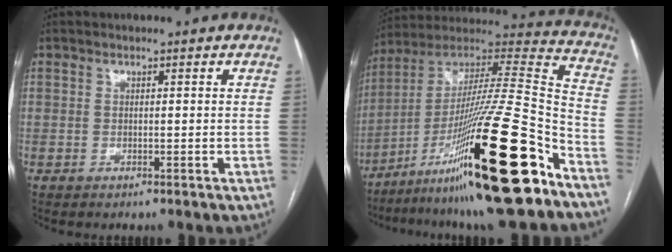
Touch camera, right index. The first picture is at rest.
{"total": 30.6, "force": [-16.8, 2.3, 25.5], "torque": [-0.390, -0.026, -0.281]}